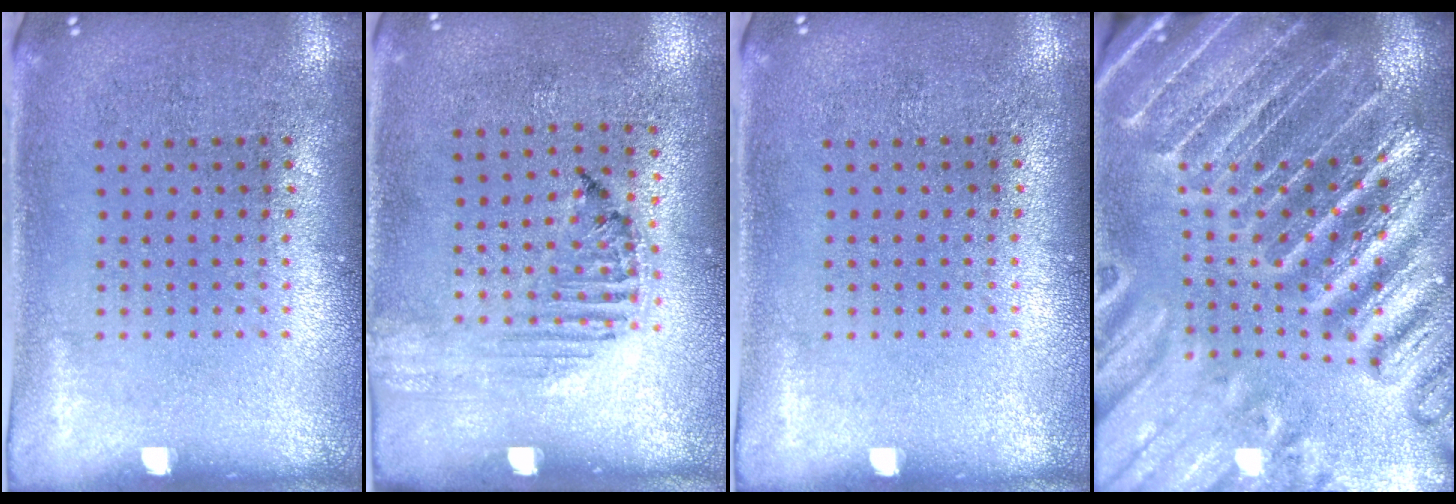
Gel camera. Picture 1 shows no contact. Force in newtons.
{"total": 1.2, "press": 1.2, "slide": 0.2}
{"total": 0.0}
{"total": 5.1, "press": 4.5, "slide": 2.5}